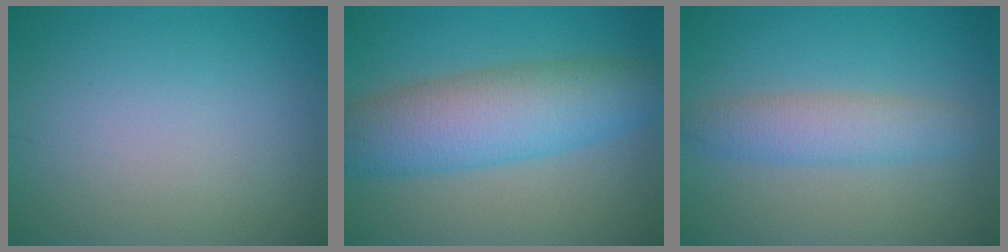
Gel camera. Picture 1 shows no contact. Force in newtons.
{"total": 7.9, "press": 7.9, "slide": 0.1}
{"total": 3.5, "press": 3.5, "slide": 0.1}